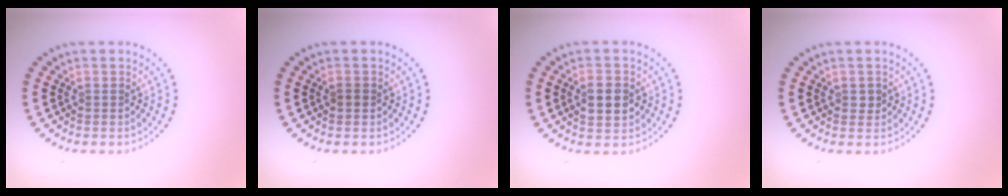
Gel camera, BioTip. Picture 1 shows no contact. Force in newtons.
{"total": 0.7, "press": 0.7, "slide": 0.2}
{"total": 2.7, "press": 2.7, "slide": 0.1}
{"total": 0.7, "press": 0.7, "slide": 0.1}